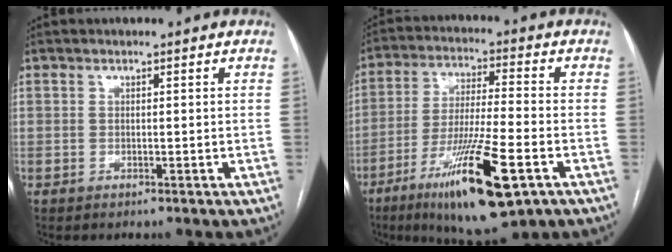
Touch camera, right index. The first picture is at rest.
{"total": 16.9, "force": [-8.0, 1.9, 14.7], "torque": [-0.273, -0.034, -0.133]}